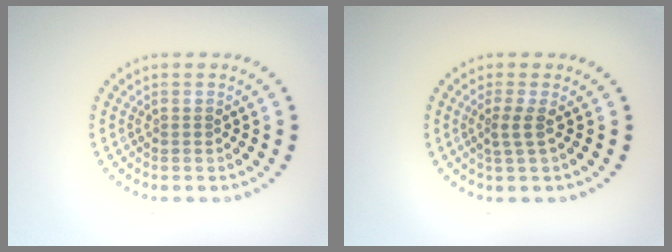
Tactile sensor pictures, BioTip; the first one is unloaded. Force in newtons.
{"total": 1.7, "press": 1.1, "slide": 1.3}